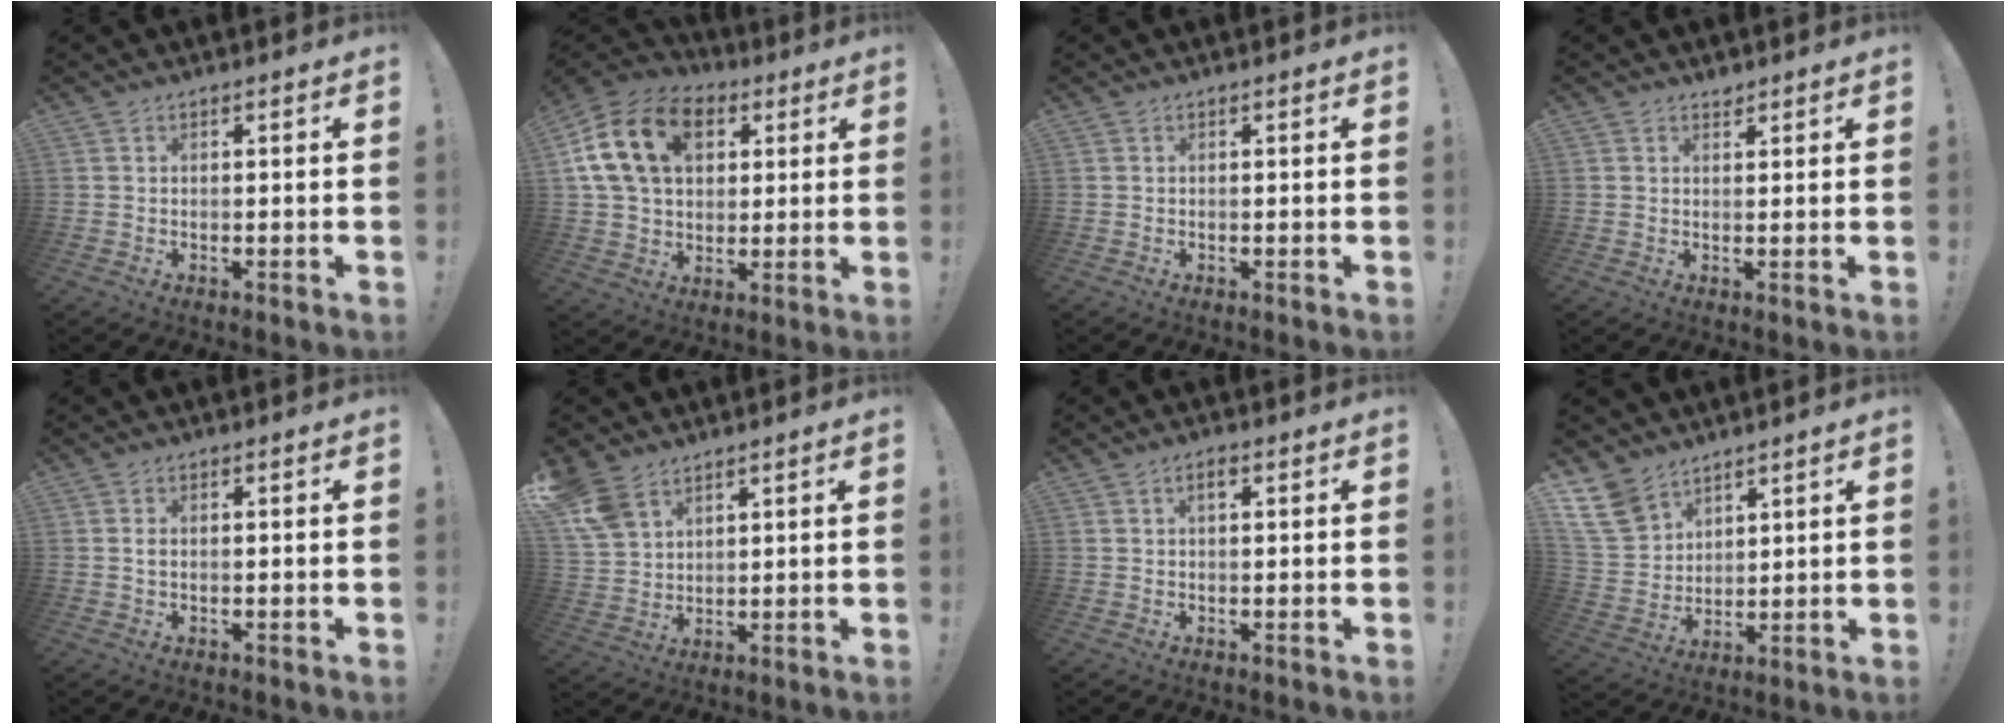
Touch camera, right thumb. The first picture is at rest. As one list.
[{"total": 19.4, "force": [6.3, 13.6, 12.4], "torque": [-0.216, -0.011, 0.113]}, {"total": 0.0}, {"total": 1.6, "force": [1.5, 0.4, 0.4], "torque": [0.008, -0.011, 0.025]}, {"total": 0.9, "force": [0.1, 0.5, 0.8], "torque": [-0.012, 0.003, -0.001]}, {"total": 8.5, "force": [5.8, 5.0, 3.7], "torque": [-0.077, -0.023, 0.121]}, {"total": 2.1, "force": [0.9, 1.0, 1.7], "torque": [-0.026, 0.002, 0.012]}, {"total": 12.1, "force": [8.6, 7.4, 4.2], "torque": [-0.089, -0.052, 0.173]}]